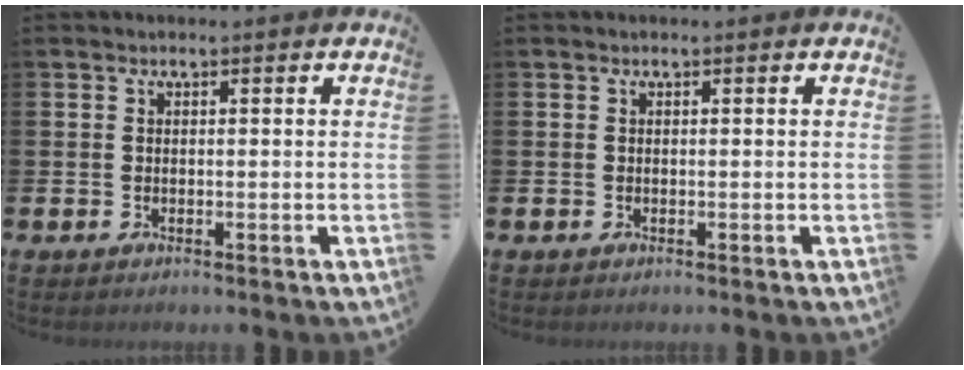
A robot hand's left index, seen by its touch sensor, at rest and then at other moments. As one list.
[{"total": 0.0}]